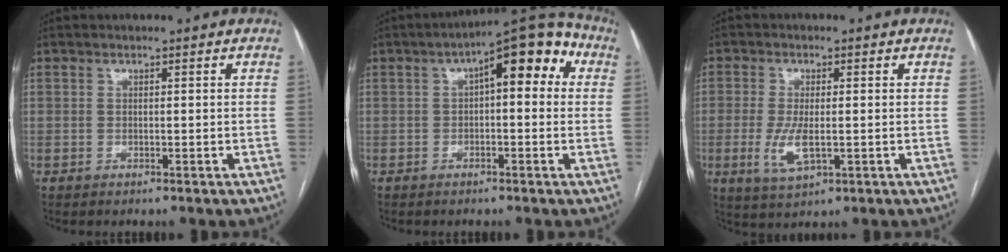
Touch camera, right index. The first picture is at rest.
{"total": 10.9, "force": [2.7, 3.5, 10.0], "torque": [-0.135, 0.050, 0.031]}
{"total": 5.7, "force": [-1.0, 2.1, 5.2], "torque": [-0.115, -0.012, -0.014]}